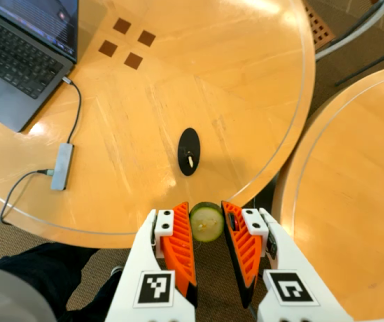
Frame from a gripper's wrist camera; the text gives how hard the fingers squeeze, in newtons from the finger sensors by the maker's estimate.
{"total": 7.7, "left": 7.8, "right": 7.5}